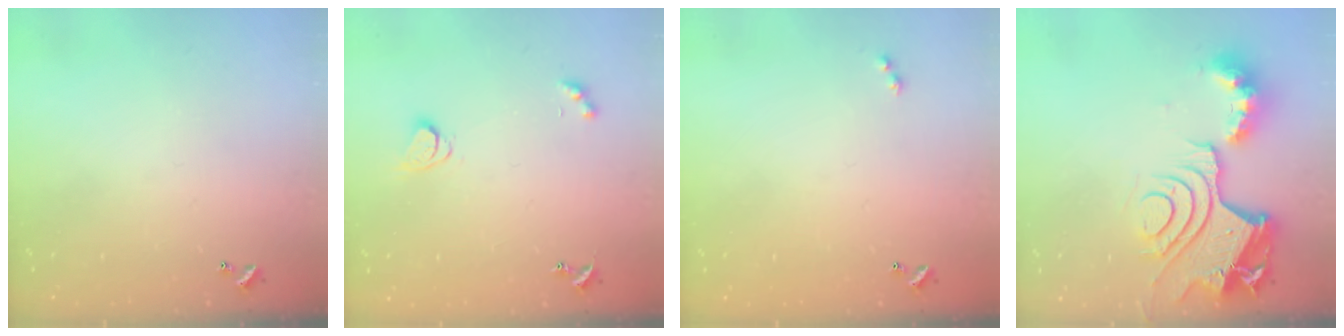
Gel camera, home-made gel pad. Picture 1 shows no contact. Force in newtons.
{"total": 2.3, "press": 2.3, "slide": 0.3}
{"total": 2.0, "press": 2.0, "slide": 0.4}
{"total": 17.0, "press": 16.9, "slide": 1.8}